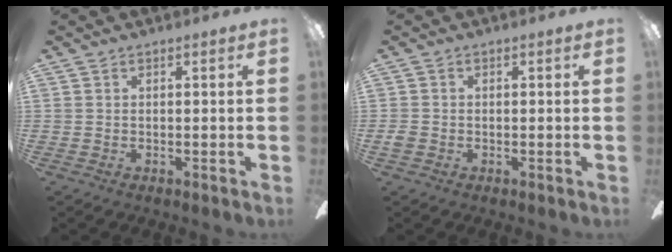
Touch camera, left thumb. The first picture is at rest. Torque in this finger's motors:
{"motor_torque": [-0.09, -0.03, 0.45, -0.19, 0.00]}